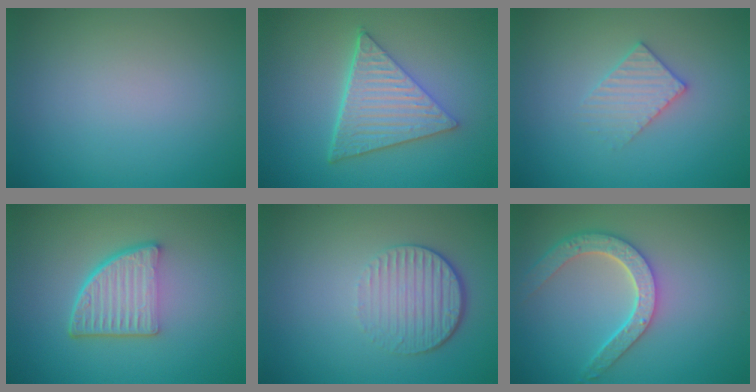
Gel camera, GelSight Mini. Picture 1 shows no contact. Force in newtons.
{"total": 6.1, "press": 4.5, "slide": 4.1}
{"total": 2.3, "press": 2.2, "slide": 0.3}
{"total": 5.6, "press": 3.8, "slide": 4.1}
{"total": 4.2, "press": 2.9, "slide": 3.1}
{"total": 4.6, "press": 3.8, "slide": 2.7}